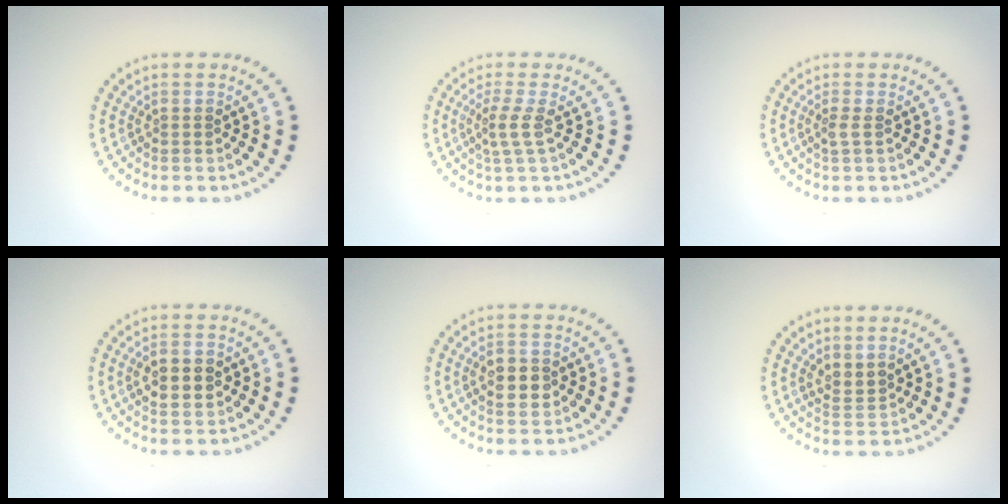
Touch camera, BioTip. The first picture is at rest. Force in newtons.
{"total": 2.1, "press": 1.5, "slide": 1.5}
{"total": 0.9, "press": 0.7, "slide": 0.6}
{"total": 3.1, "press": 3.1, "slide": 0.1}
{"total": 2.8, "press": 2.8, "slide": 0.1}
{"total": 1.7, "press": 1.4, "slide": 1.0}